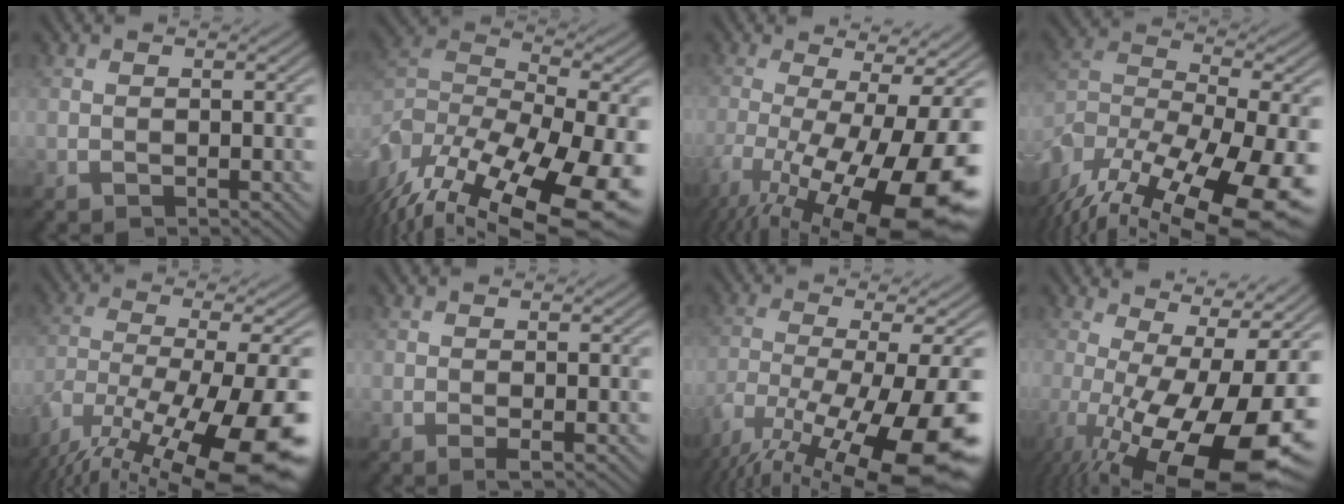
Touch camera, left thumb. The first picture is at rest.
{"total": 19.0, "force": [-11.5, 8.9, 12.1], "torque": [-0.259, -0.024, -0.176]}
{"total": 18.5, "force": [-7.1, 5.6, 16.2], "torque": [-0.273, -0.032, -0.100]}
{"total": 19.7, "force": [-13.5, 8.2, 11.8], "torque": [-0.257, -0.045, -0.211]}
{"total": 18.1, "force": [-12.0, 5.0, 12.6], "torque": [-0.238, -0.050, -0.182]}
{"total": 0.8, "force": [-0.1, 0.0, 0.8], "torque": [-0.018, -0.002, -0.005]}
{"total": 17.2, "force": [-10.4, 4.1, 13.0], "torque": [-0.243, -0.041, -0.156]}
{"total": 18.9, "force": [-4.8, 6.0, 17.2], "torque": [-0.245, -0.017, -0.071]}